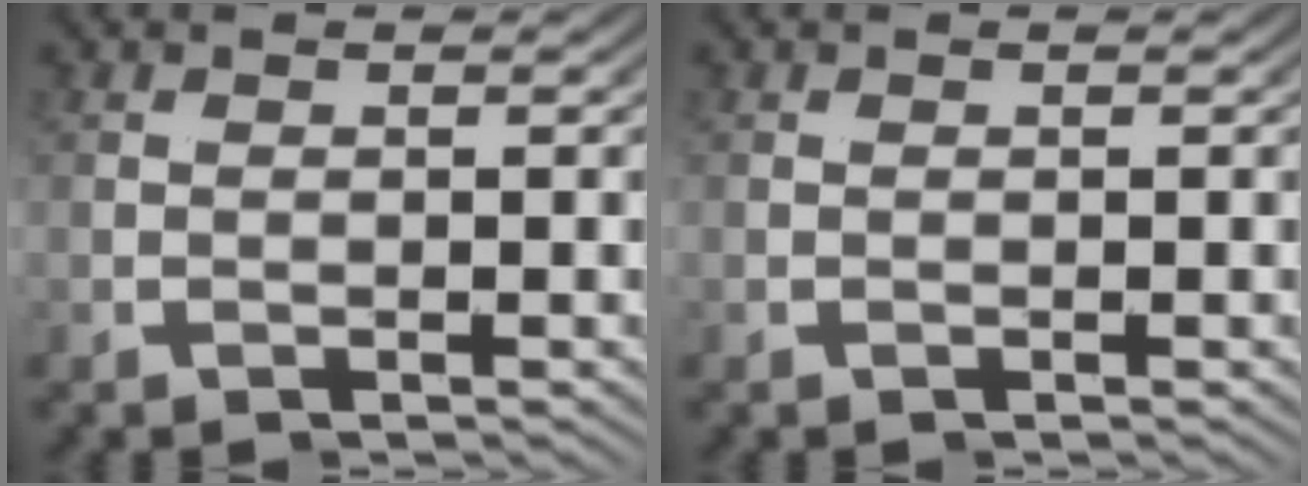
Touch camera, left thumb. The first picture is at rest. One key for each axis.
{"total": 0.0}